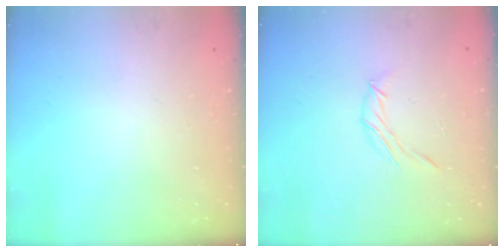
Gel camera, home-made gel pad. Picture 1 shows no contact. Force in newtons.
{"total": 5.4, "press": 5.3, "slide": 1.1}